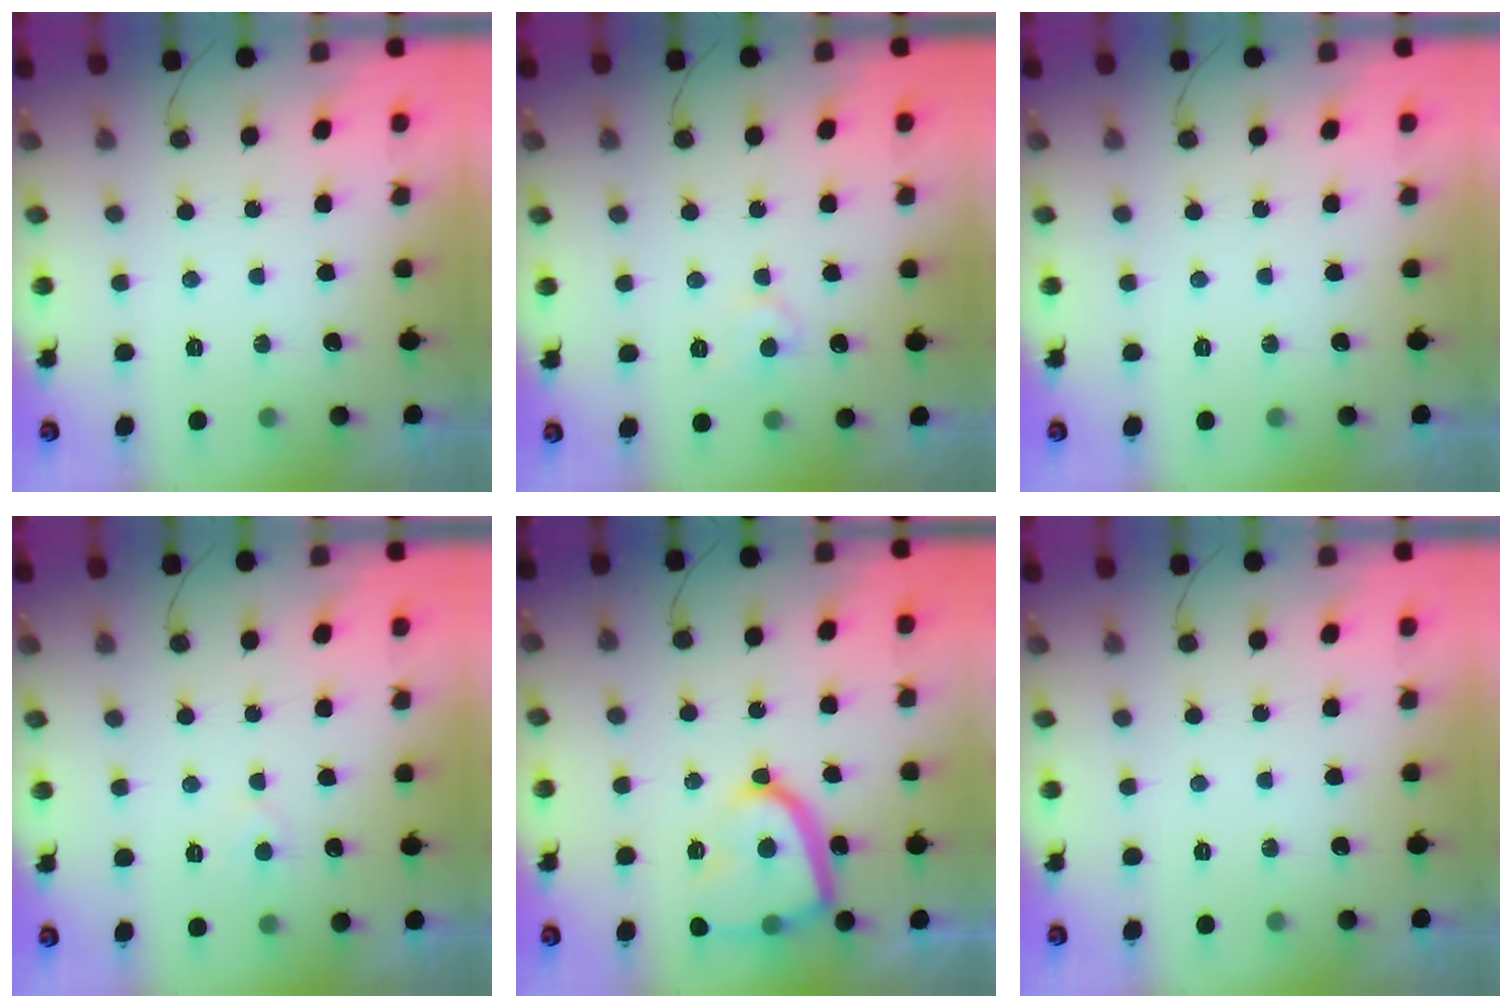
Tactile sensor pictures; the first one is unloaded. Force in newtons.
{"total": 6.1, "press": 6.1, "slide": 0.3}
{"total": 0.0}
{"total": 4.3, "press": 4.3, "slide": 0.5}
{"total": 15.6, "press": 15.5, "slide": 1.6}
{"total": 0.0}